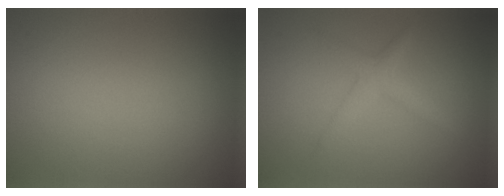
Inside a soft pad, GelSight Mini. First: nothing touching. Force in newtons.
{"total": 1.8, "press": 1.8, "slide": 0.1}